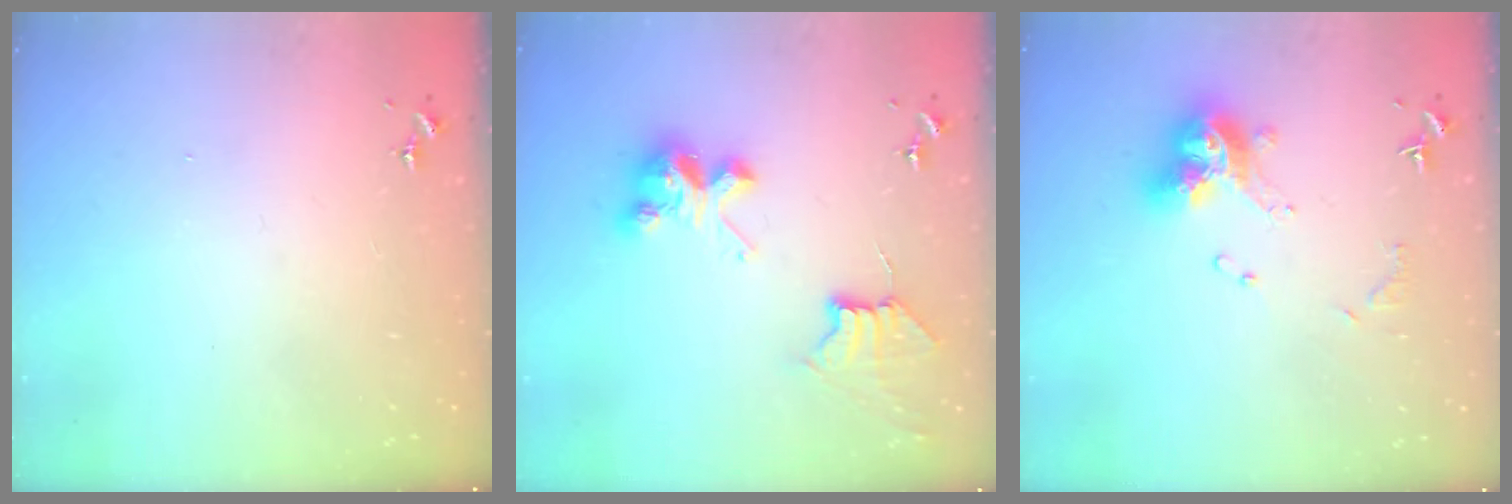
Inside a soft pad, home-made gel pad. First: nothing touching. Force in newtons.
{"total": 9.5, "press": 9.5, "slide": 0.7}
{"total": 12.9, "press": 12.8, "slide": 1.4}